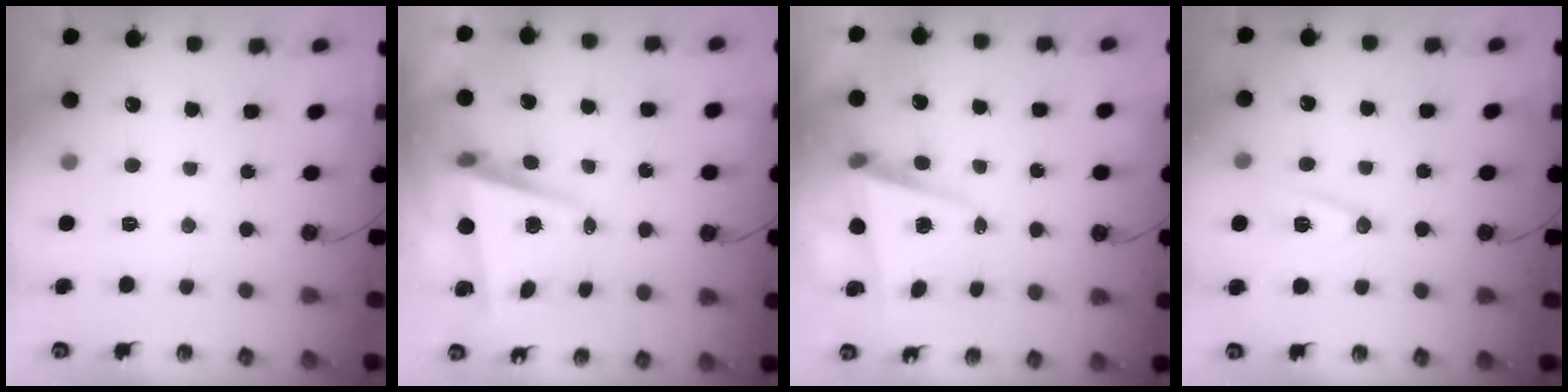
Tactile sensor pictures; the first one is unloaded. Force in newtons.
{"total": 6.3, "press": 6.2, "slide": 0.9}
{"total": 5.3, "press": 5.0, "slide": 1.8}
{"total": 11.1, "press": 10.5, "slide": 3.5}